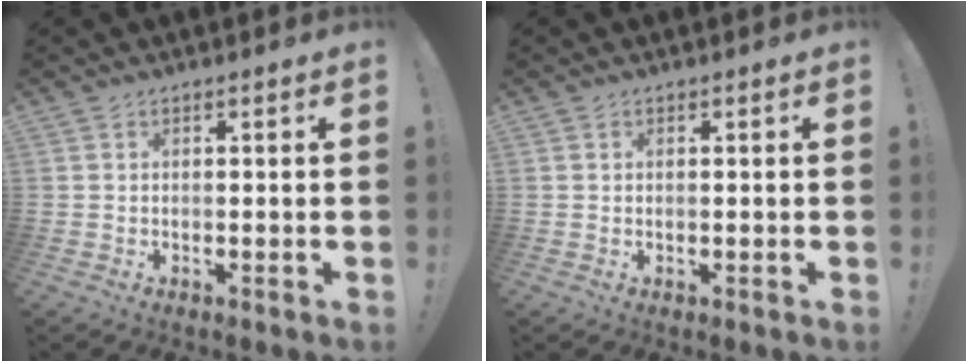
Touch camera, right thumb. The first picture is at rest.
{"total": 0.0}